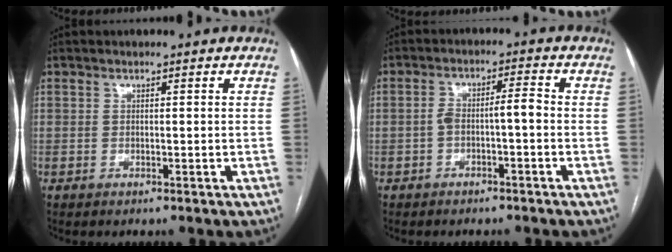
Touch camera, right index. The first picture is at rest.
{"total": 3.9, "force": [-1.1, 0.7, 3.6], "torque": [-0.067, 0.020, -0.014]}